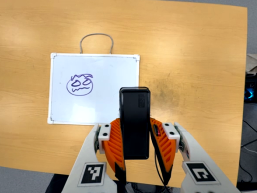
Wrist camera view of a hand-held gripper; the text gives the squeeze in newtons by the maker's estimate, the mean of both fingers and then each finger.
{"total": 4.6, "left": 3.5, "right": 5.8}